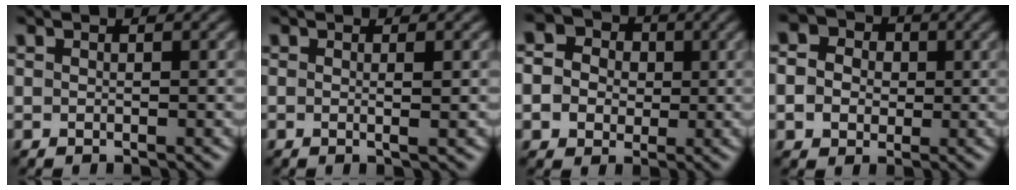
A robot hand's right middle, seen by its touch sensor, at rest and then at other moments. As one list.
[{"total": 1.3, "force": [0.0, 0.2, 1.3], "torque": [-0.018, 0.000, -0.003]}, {"total": 5.9, "force": [0.6, 5.3, 2.5], "torque": [-0.038, 0.028, -0.019]}, {"total": 5.5, "force": [0.9, 4.7, 2.7], "torque": [-0.046, 0.027, -0.009]}]